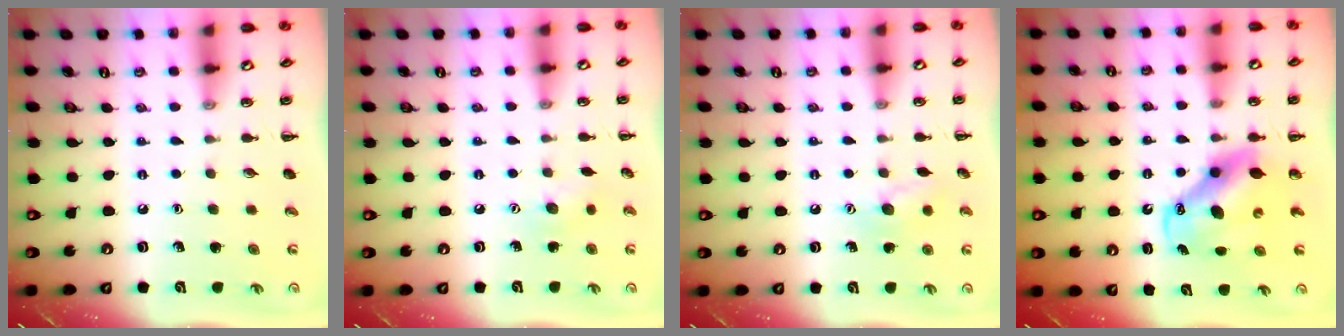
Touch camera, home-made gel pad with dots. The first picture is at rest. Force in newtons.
{"total": 5.2, "press": 5.1, "slide": 1.1}
{"total": 8.5, "press": 8.4, "slide": 1.1}
{"total": 8.4, "press": 8.2, "slide": 2.1}